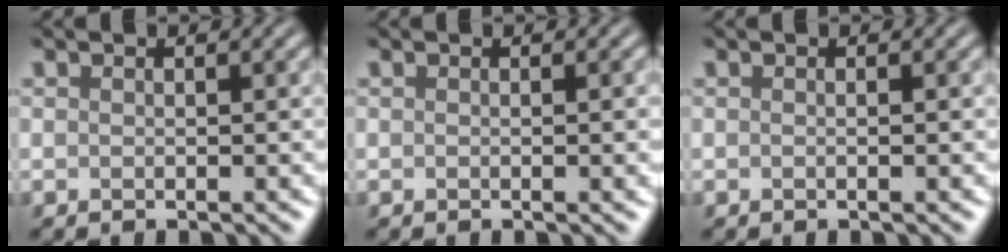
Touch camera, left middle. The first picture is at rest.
{"total": 1.9, "force": [0.0, 0.8, 1.8], "torque": [-0.012, -0.001, -0.010]}
{"total": 0.9, "force": [0.1, 0.5, 0.8], "torque": [-0.002, -0.010, -0.010]}